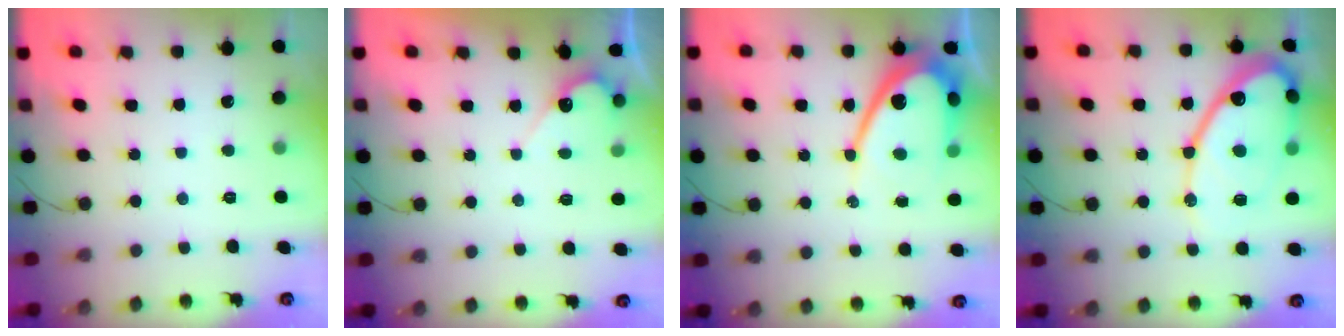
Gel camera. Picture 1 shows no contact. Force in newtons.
{"total": 4.9, "press": 4.9, "slide": 0.3}
{"total": 14.8, "press": 14.8, "slide": 1.0}
{"total": 19.0, "press": 18.9, "slide": 1.8}